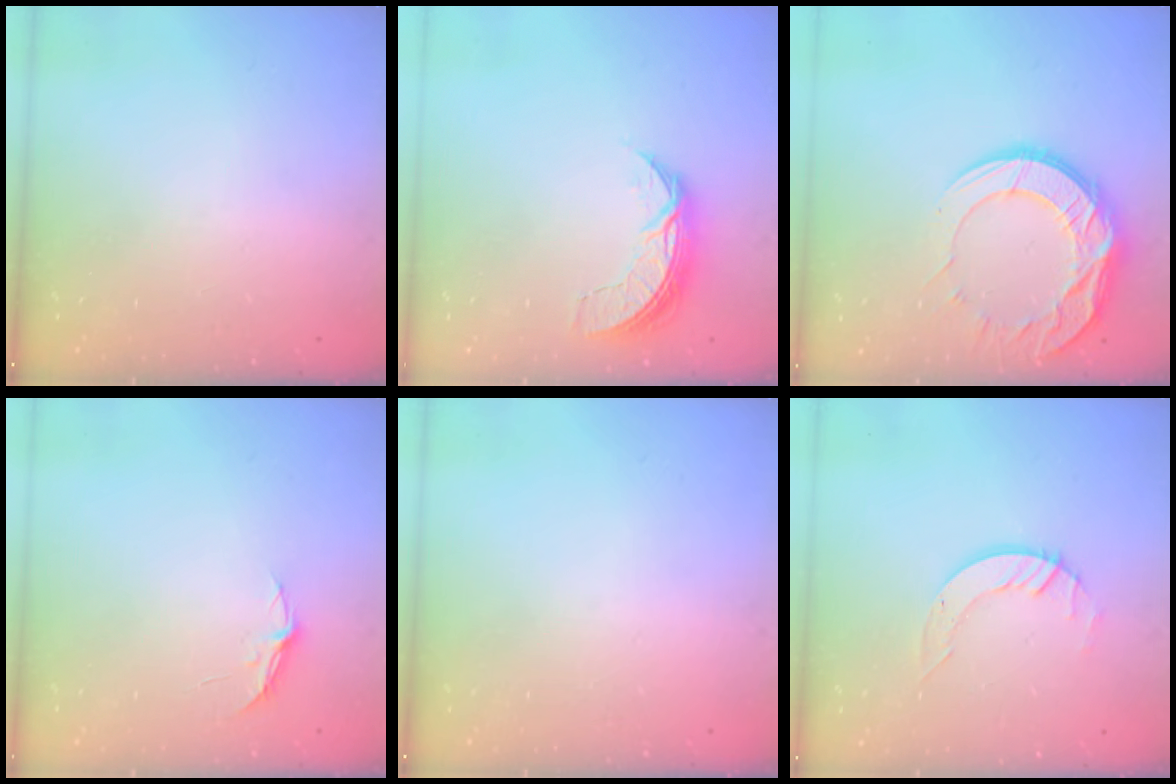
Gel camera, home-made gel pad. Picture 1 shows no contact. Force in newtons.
{"total": 7.4, "press": 7.3, "slide": 0.5}
{"total": 15.6, "press": 15.5, "slide": 1.1}
{"total": 3.8, "press": 3.8, "slide": 0.3}
{"total": 0.0}
{"total": 4.8, "press": 4.8, "slide": 0.3}